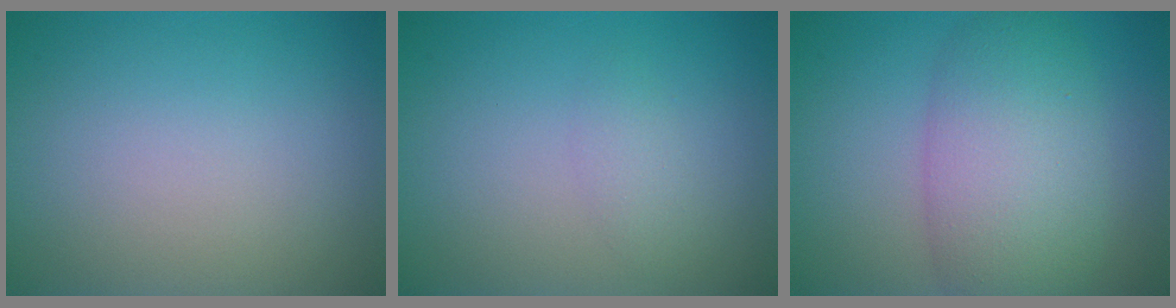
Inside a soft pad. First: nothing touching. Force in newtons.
{"total": 1.1, "press": 1.1, "slide": 0.1}
{"total": 7.3, "press": 7.3, "slide": 0.5}